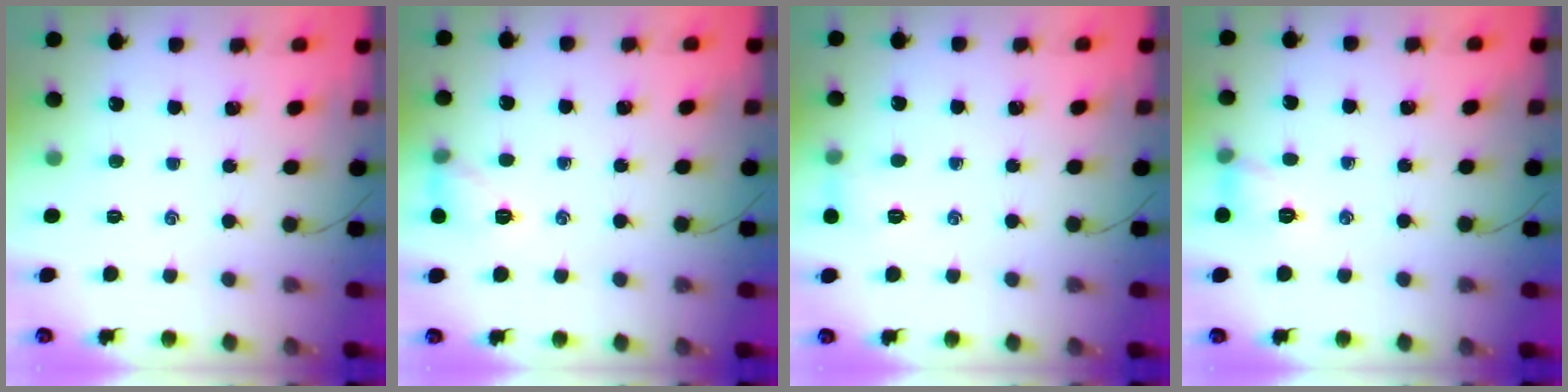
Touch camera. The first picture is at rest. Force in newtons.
{"total": 7.8, "press": 7.7, "slide": 1.1}
{"total": 6.2, "press": 6.0, "slide": 1.6}
{"total": 6.9, "press": 6.8, "slide": 0.6}